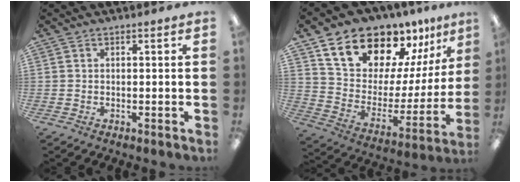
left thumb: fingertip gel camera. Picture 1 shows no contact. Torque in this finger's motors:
{"motor_torque": [1.80, 1.85, 1.41, -1.36, 0.13]}